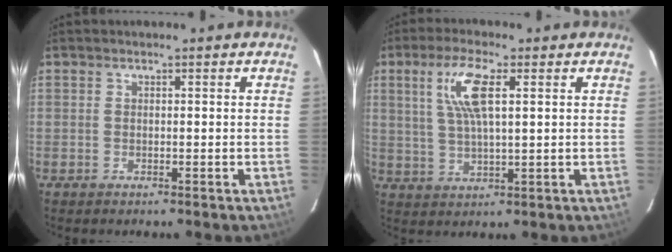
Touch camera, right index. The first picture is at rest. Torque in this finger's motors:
{"motor_torque": [0.73, 0.51, 0.25, 0.13]}